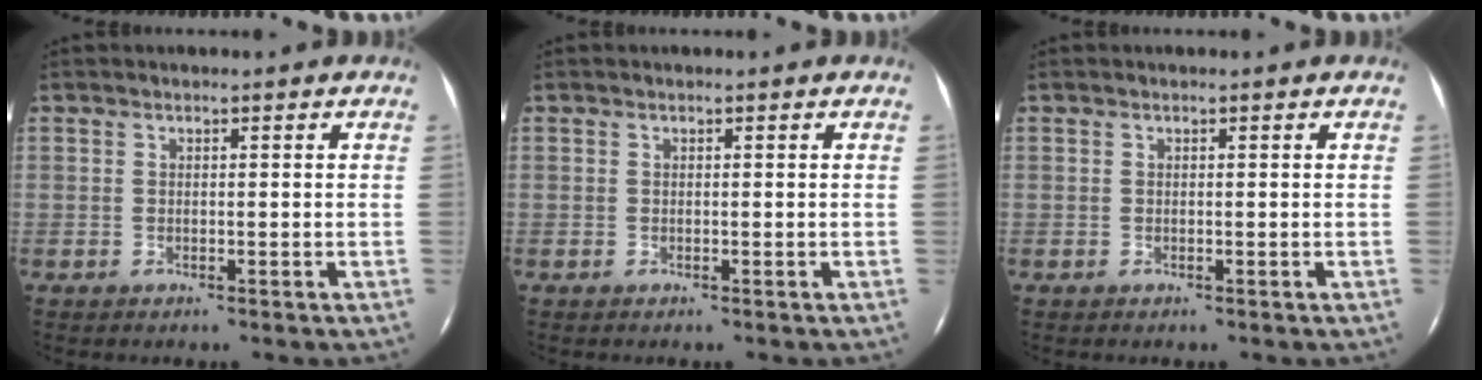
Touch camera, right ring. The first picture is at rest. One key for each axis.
{"total": 0.0}
{"total": 0.0}